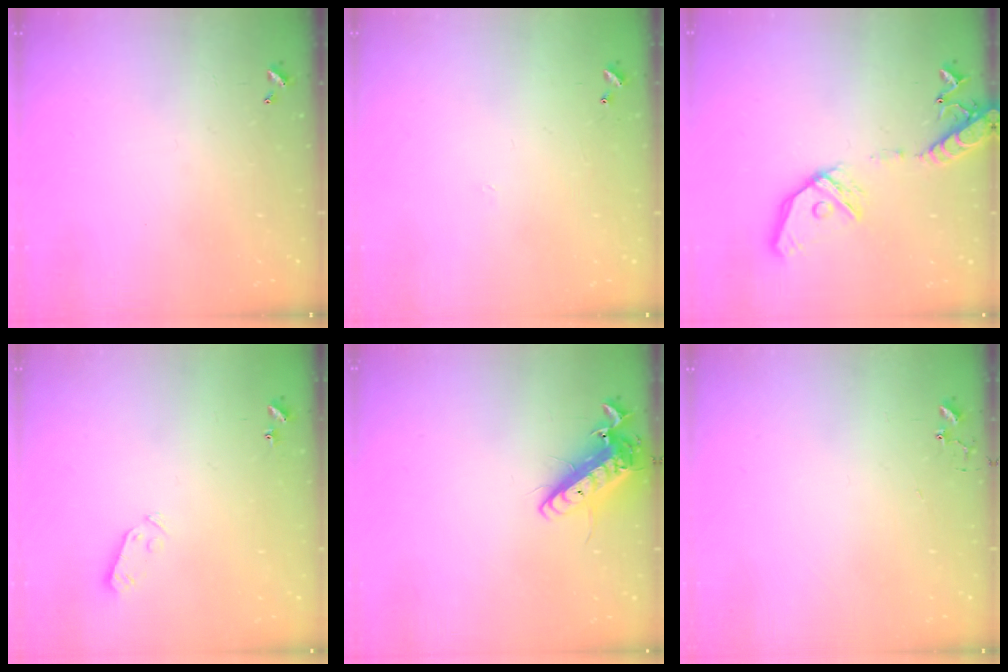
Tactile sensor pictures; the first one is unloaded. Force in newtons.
{"total": 4.5, "press": 4.4, "slide": 0.4}
{"total": 16.3, "press": 16.0, "slide": 3.2}
{"total": 3.5, "press": 3.5, "slide": 0.4}
{"total": 14.0, "press": 13.7, "slide": 2.8}
{"total": 3.1, "press": 3.1, "slide": 0.3}